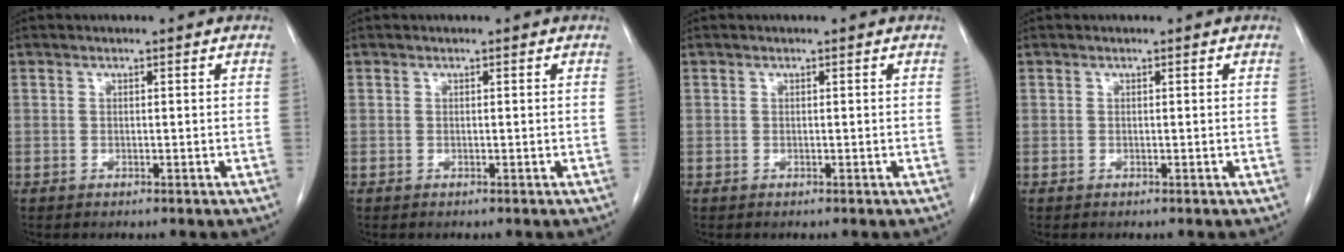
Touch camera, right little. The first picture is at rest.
{"total": 0.0}
{"total": 0.0}
{"total": 0.0}